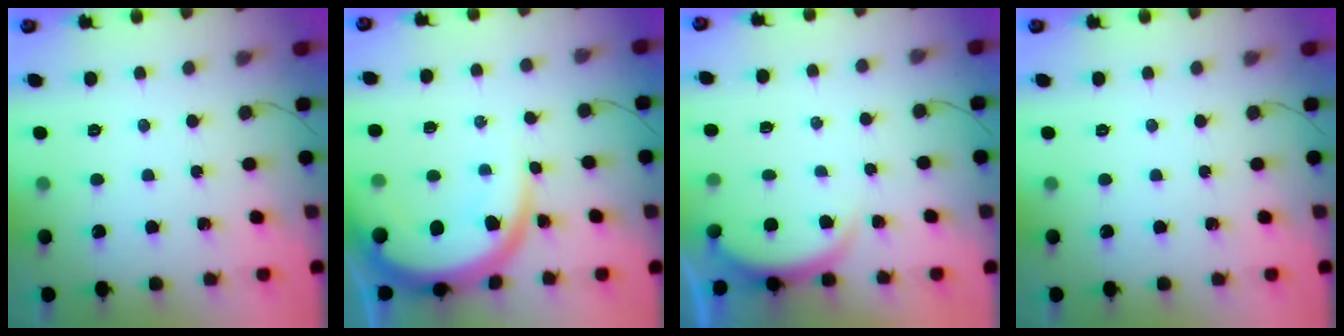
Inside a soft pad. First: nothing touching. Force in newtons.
{"total": 12.2, "press": 12.1, "slide": 1.1}
{"total": 2.2, "press": 2.2, "slide": 0.6}
{"total": 0.0}